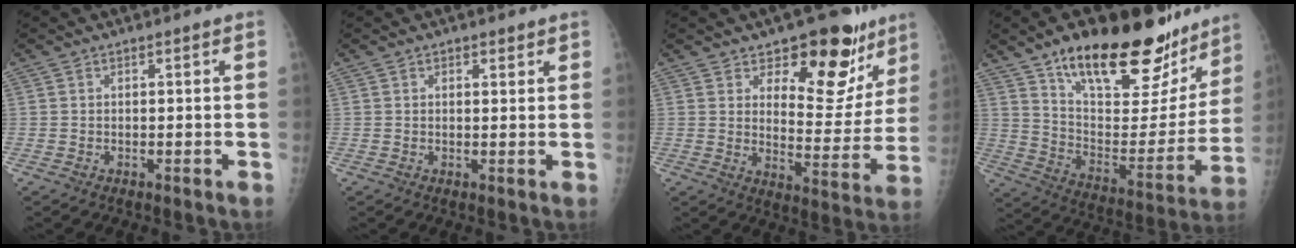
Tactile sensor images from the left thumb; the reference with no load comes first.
{"total": 1.5, "force": [1.0, 0.8, 0.7], "torque": [-0.001, -0.005, 0.011]}
{"total": 15.5, "force": [10.6, 7.7, 8.3], "torque": [-0.039, -0.073, 0.152]}
{"total": 30.3, "force": [20.4, 12.3, 18.7], "torque": [-0.239, -0.064, 0.319]}